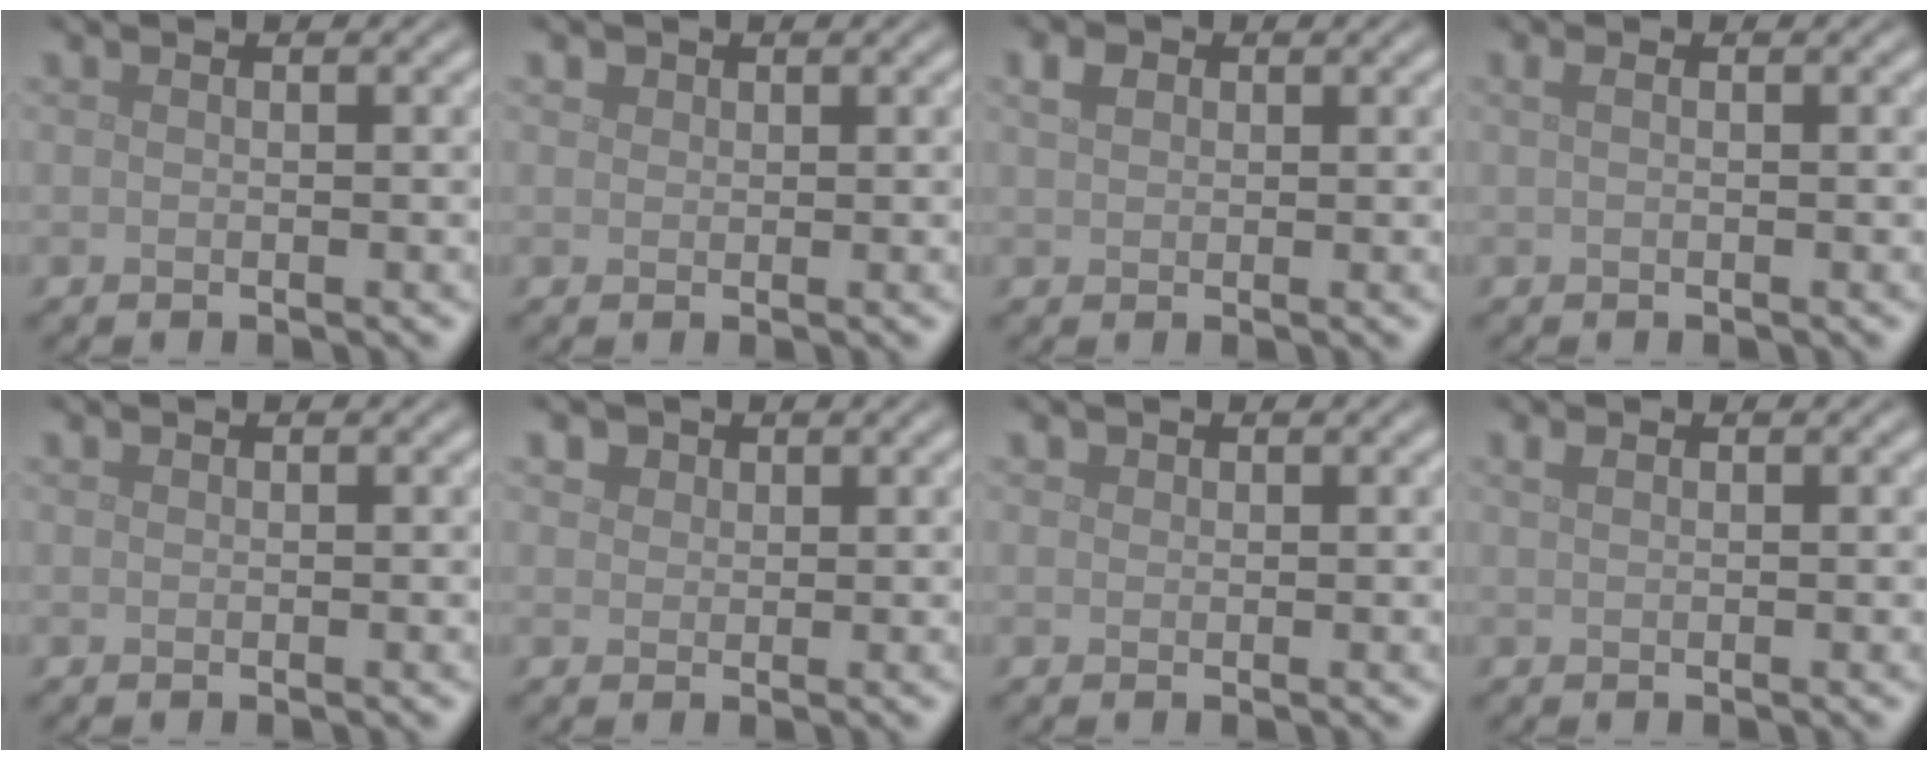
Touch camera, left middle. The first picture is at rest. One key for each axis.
{"total": 0.8, "fx": 0.5, "fy": 0.7, "fz": 0.2, "tx": -0.002, "ty": 0.000, "tz": 0.007}
{"total": 1.6, "fx": 0.7, "fy": 1.2, "fz": 0.8, "tx": -0.017, "ty": 0.007, "tz": 0.011}
{"total": 0.7, "fx": 0.2, "fy": 0.2, "fz": 0.6, "tx": -0.014, "ty": 0.006, "tz": 0.005}
{"total": 0.0}
{"total": 2.4, "fx": 1.5, "fy": 1.7, "fz": 0.9, "tx": -0.023, "ty": 0.002, "tz": 0.020}
{"total": 0.5, "fx": 0.3, "fy": 0.4, "fz": 0.1, "tx": 0.003, "ty": -0.001, "tz": 0.006}
{"total": 0.7, "fx": 0.5, "fy": 0.4, "fz": 0.4, "tx": -0.010, "ty": 0.002, "tz": 0.011}